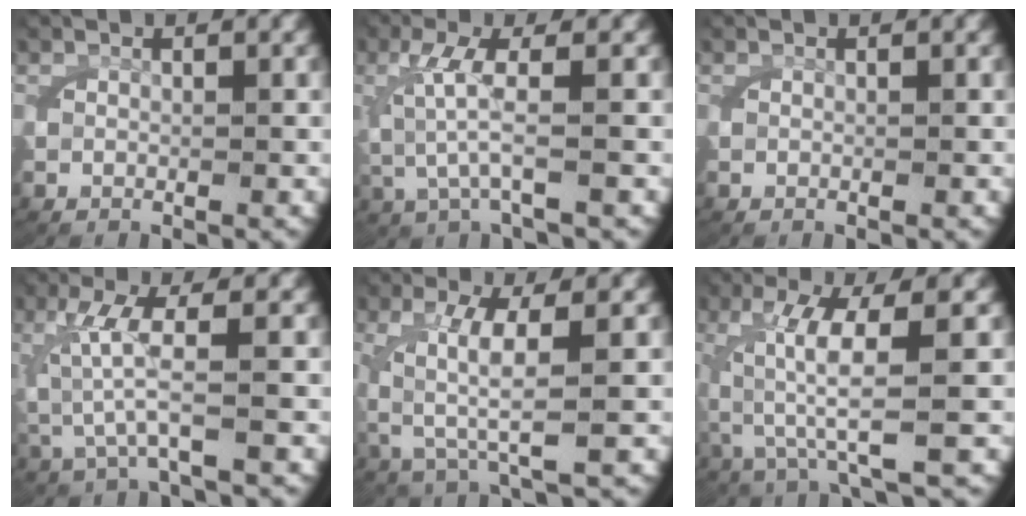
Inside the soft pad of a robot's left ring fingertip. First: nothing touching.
{"total": 3.7, "force": [0.3, 0.9, 3.6], "torque": [-0.095, -0.010, 0.014]}
{"total": 0.0}
{"total": 4.2, "force": [0.2, 1.2, 4.1], "torque": [-0.109, -0.012, 0.013]}
{"total": 4.6, "force": [0.3, 1.4, 4.4], "torque": [-0.107, -0.012, 0.020]}
{"total": 6.6, "force": [-0.2, 1.6, 6.4], "torque": [-0.138, -0.010, 0.010]}